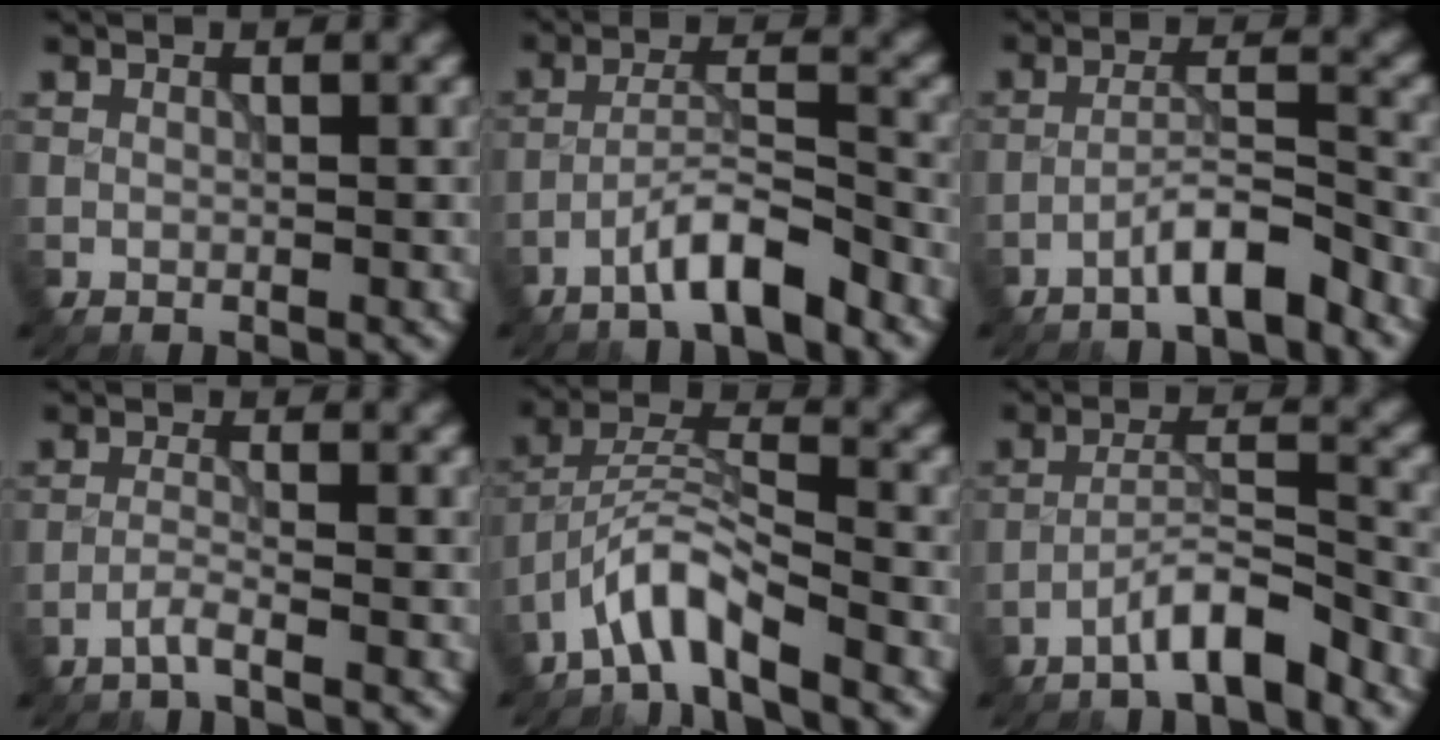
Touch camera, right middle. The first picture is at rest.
{"total": 4.6, "force": [-3.3, 0.7, 3.2], "torque": [-0.054, 0.014, -0.066]}
{"total": 3.9, "force": [-2.9, 0.4, 2.6], "torque": [-0.041, 0.014, -0.057]}
{"total": 1.7, "force": [-1.2, 0.1, 1.1], "torque": [-0.015, 0.003, -0.035]}
{"total": 5.1, "force": [-3.9, 1.0, 3.1], "torque": [-0.055, 0.009, -0.081]}
{"total": 4.3, "force": [-3.2, 0.5, 2.7], "torque": [-0.046, 0.015, -0.065]}